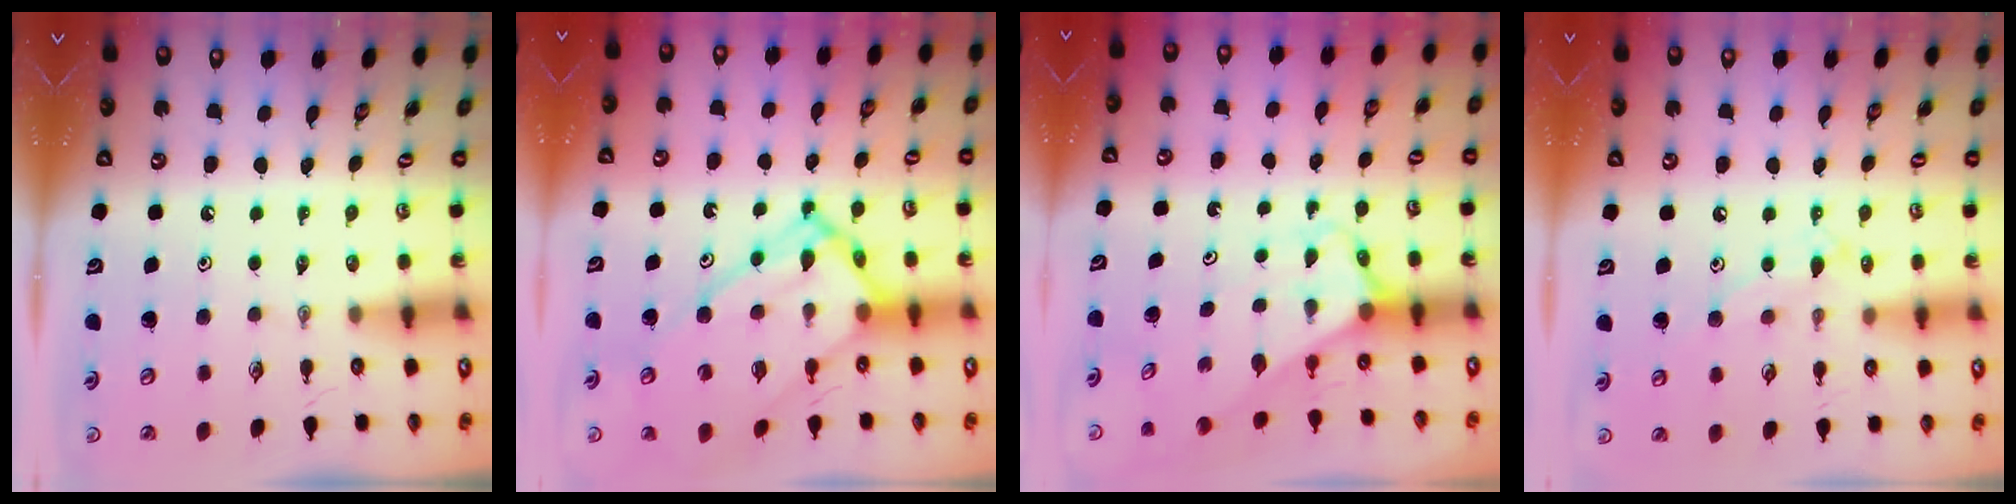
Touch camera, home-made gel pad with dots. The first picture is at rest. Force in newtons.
{"total": 17.2, "press": 17.1, "slide": 1.6}
{"total": 2.9, "press": 2.9, "slide": 0.2}
{"total": 8.8, "press": 8.7, "slide": 0.6}